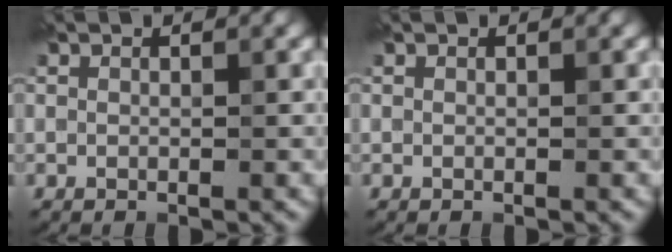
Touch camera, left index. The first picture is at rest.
{"total": 0.0}